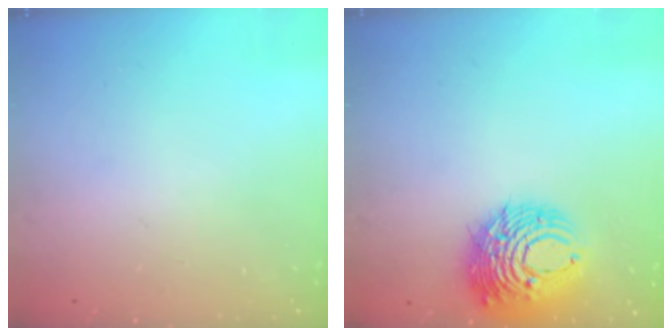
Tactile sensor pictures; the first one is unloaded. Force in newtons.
{"total": 12.5, "press": 12.4, "slide": 1.5}